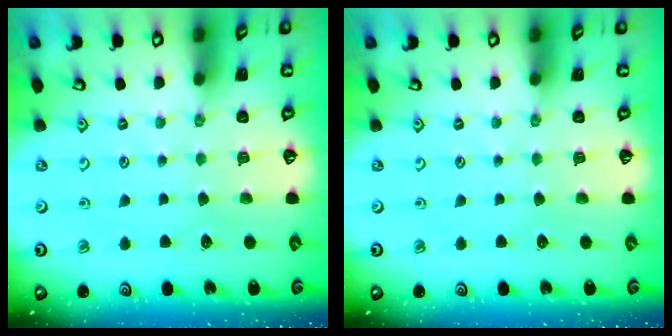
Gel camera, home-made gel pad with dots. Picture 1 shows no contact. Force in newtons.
{"total": 0.0}